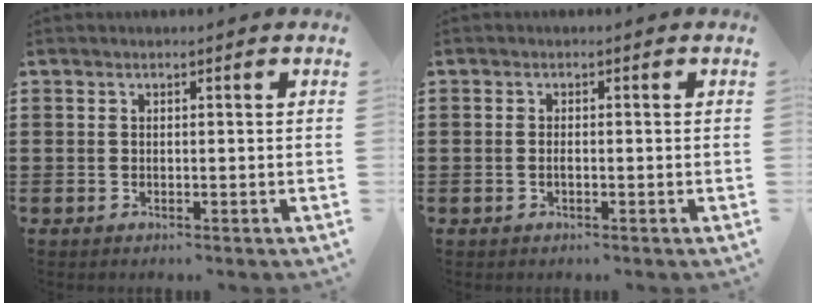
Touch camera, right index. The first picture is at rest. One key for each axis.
{"total": 0.6, "fx": -0.2, "fy": 0.1, "fz": 0.5, "tx": -0.011, "ty": -0.004, "tz": -0.003}